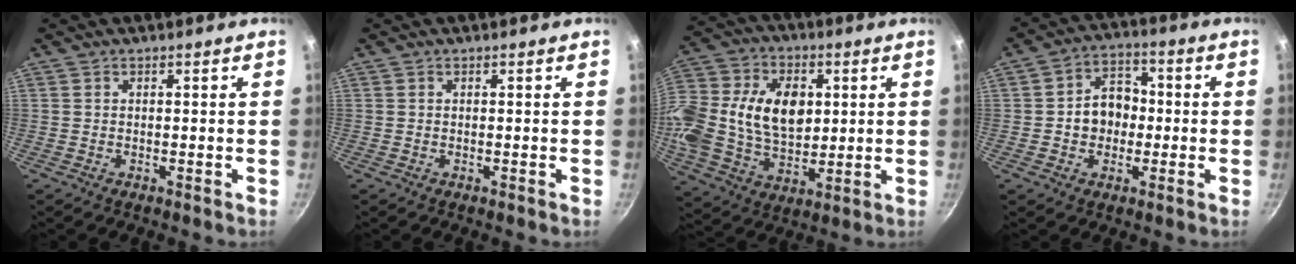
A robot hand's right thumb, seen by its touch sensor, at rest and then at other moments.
{"total": 0.0}
{"total": 24.7, "force": [3.5, 17.8, 16.8], "torque": [-0.358, 0.032, 0.060]}
{"total": 8.7, "force": [-0.6, 7.1, 5.0], "torque": [-0.033, 0.020, -0.017]}